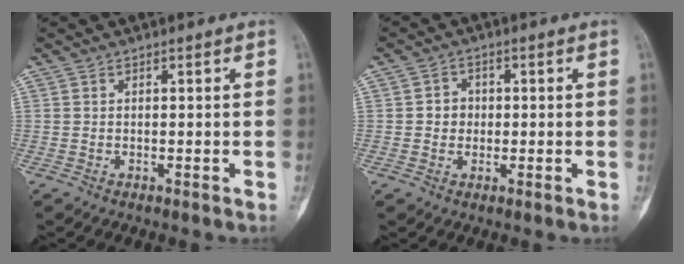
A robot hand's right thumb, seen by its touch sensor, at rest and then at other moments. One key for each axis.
{"total": 3.1, "fx": -0.1, "fy": 2.8, "fz": 1.1, "tx": 0.004, "ty": 0.008, "tz": -0.006}